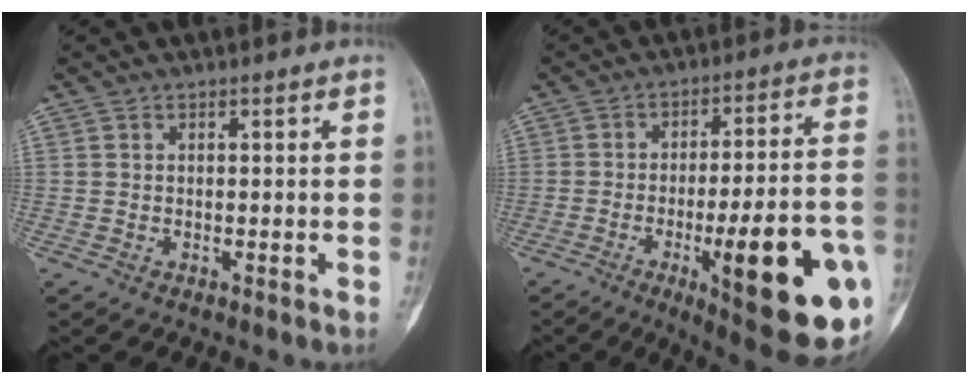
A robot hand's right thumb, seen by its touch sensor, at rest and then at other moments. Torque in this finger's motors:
{"motor_torque": [2.78, 2.23, 1.97, -0.80, 0.49]}